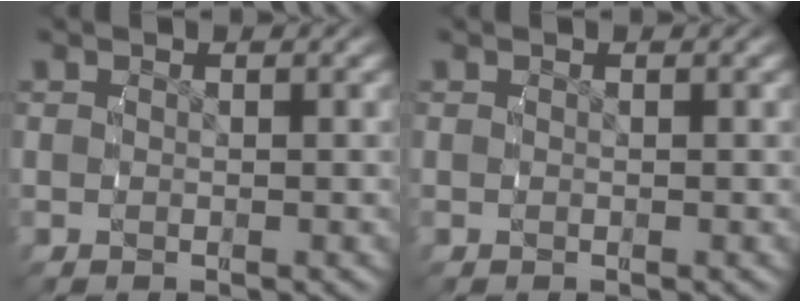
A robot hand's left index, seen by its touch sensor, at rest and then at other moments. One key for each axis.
{"total": 0.0}